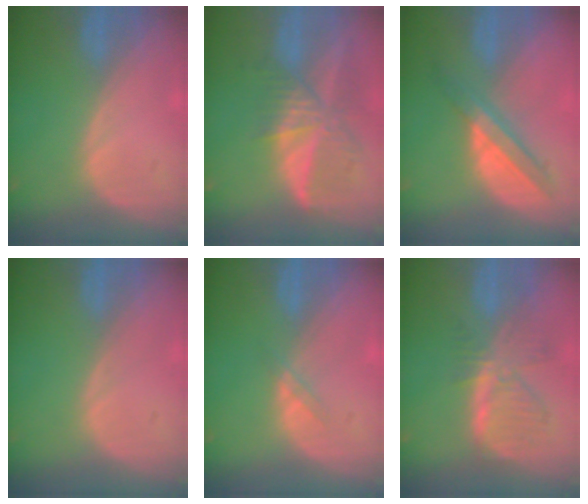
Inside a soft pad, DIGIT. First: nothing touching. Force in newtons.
{"total": 9.4, "press": 8.1, "slide": 4.7}
{"total": 5.7, "press": 5.6, "slide": 1.3}
{"total": 0.0}
{"total": 1.3, "press": 1.3, "slide": 0.2}
{"total": 7.7, "press": 7.0, "slide": 3.3}